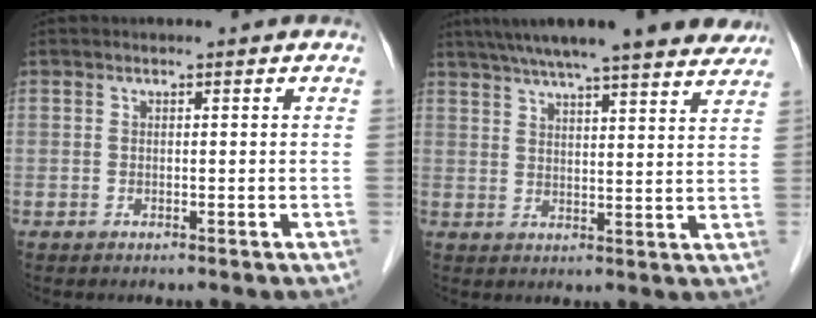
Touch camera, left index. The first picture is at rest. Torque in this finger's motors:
{"motor_torque": [0.38, -0.58, 0.75, 0.21]}